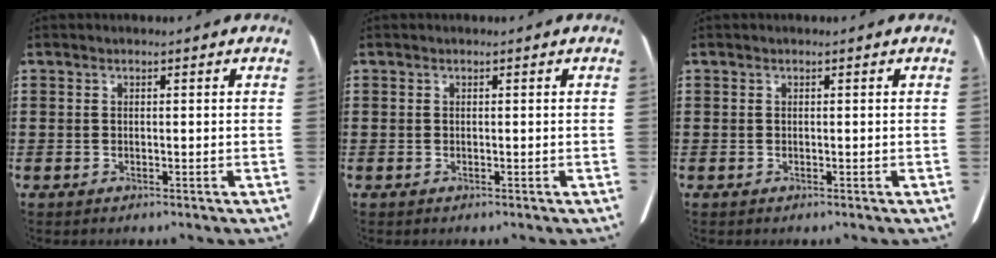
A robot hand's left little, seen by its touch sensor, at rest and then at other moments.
{"total": 0.0}
{"total": 0.0}